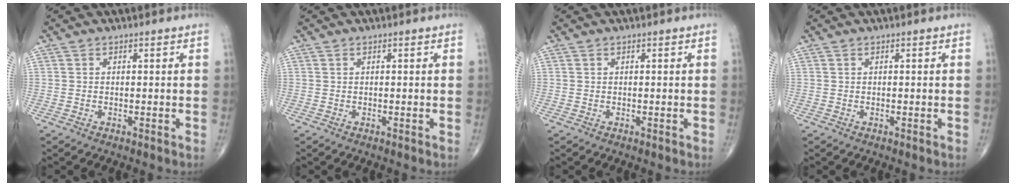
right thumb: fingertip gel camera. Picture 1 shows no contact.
{"total": 0.0}
{"total": 0.0}
{"total": 0.0}